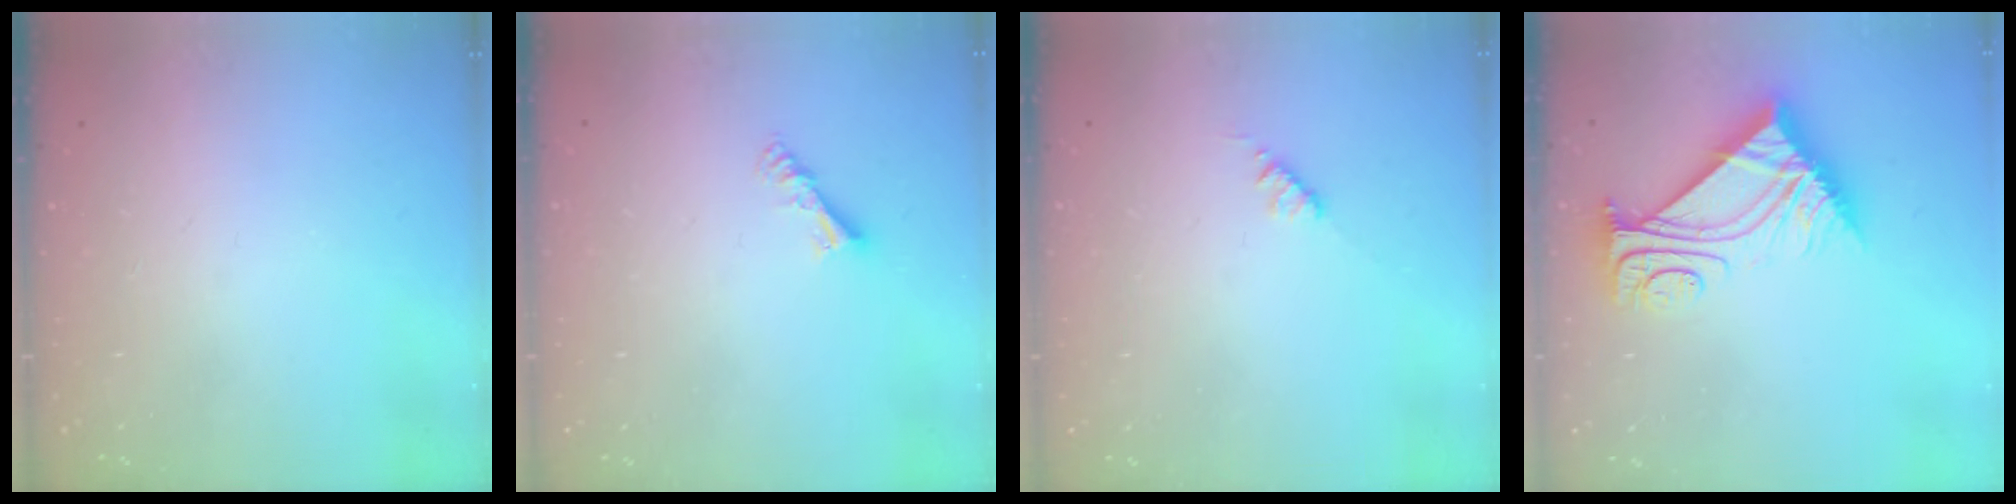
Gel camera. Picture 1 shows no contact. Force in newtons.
{"total": 5.2, "press": 5.1, "slide": 0.5}
{"total": 2.8, "press": 2.8, "slide": 0.4}
{"total": 10.5, "press": 10.5, "slide": 0.5}